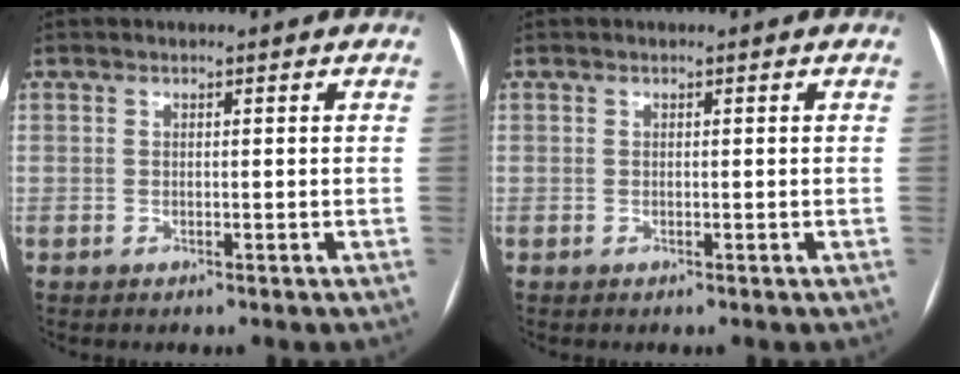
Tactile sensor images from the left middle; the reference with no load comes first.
{"total": 0.0}